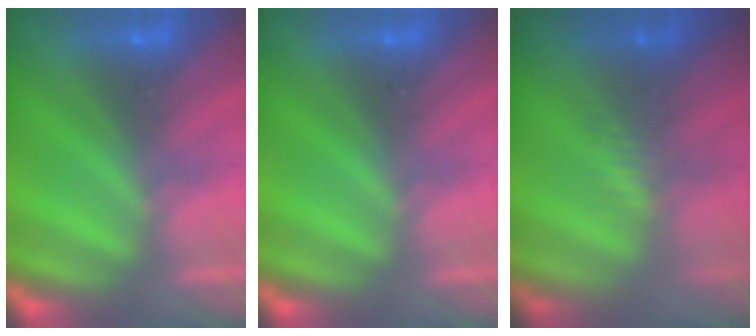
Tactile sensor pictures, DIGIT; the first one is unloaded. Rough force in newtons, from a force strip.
{"total": 0.0}
{"total": 2.4}